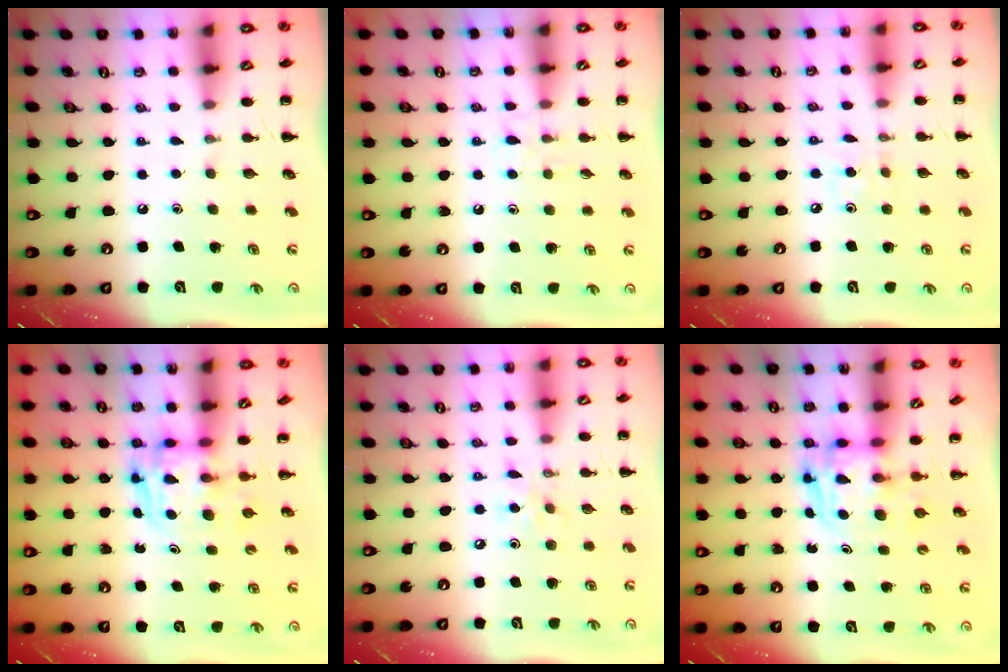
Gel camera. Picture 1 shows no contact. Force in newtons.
{"total": 5.8, "press": 5.4, "slide": 2.2}
{"total": 3.3, "press": 3.1, "slide": 1.1}
{"total": 2.8, "press": 2.8, "slide": 0.2}
{"total": 3.6, "press": 3.5, "slide": 0.9}
{"total": 2.8, "press": 2.8, "slide": 0.2}